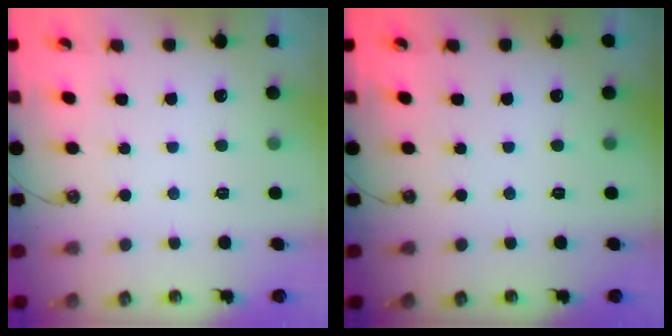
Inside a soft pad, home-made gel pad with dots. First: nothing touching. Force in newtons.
{"total": 0.0}